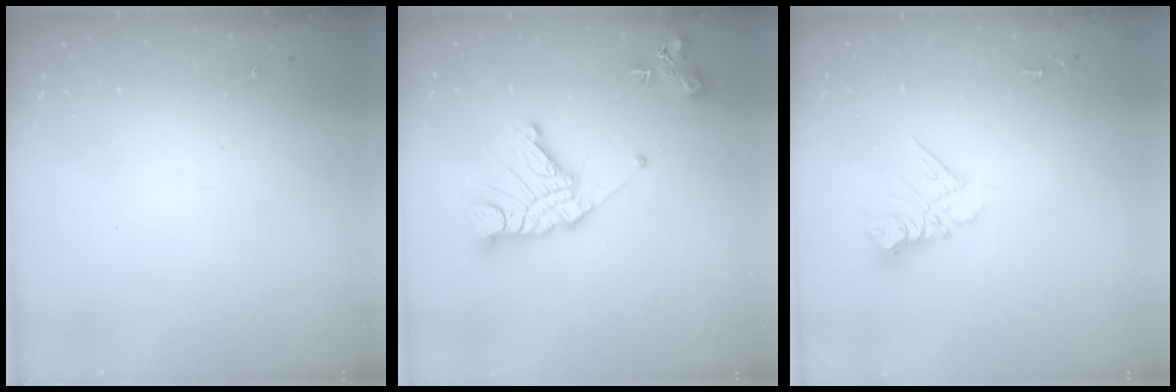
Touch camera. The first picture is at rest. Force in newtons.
{"total": 18.2, "press": 18.1, "slide": 1.5}
{"total": 9.8, "press": 9.7, "slide": 0.8}